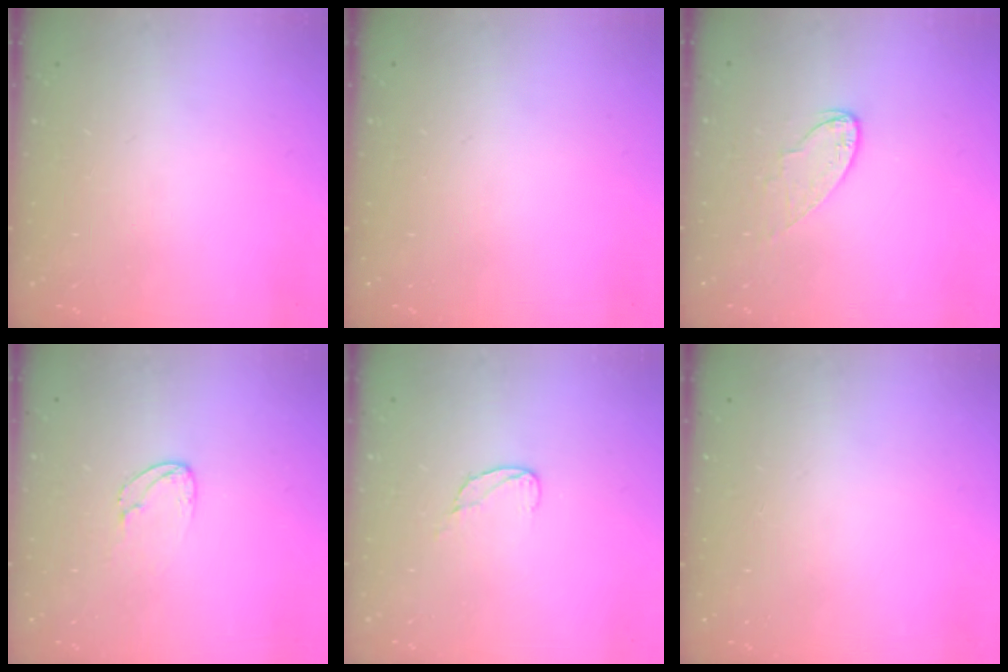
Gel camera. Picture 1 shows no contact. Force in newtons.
{"total": 0.0}
{"total": 6.6, "press": 6.6, "slide": 0.3}
{"total": 5.8, "press": 5.8, "slide": 0.4}
{"total": 4.3, "press": 4.3, "slide": 0.4}
{"total": 0.0}